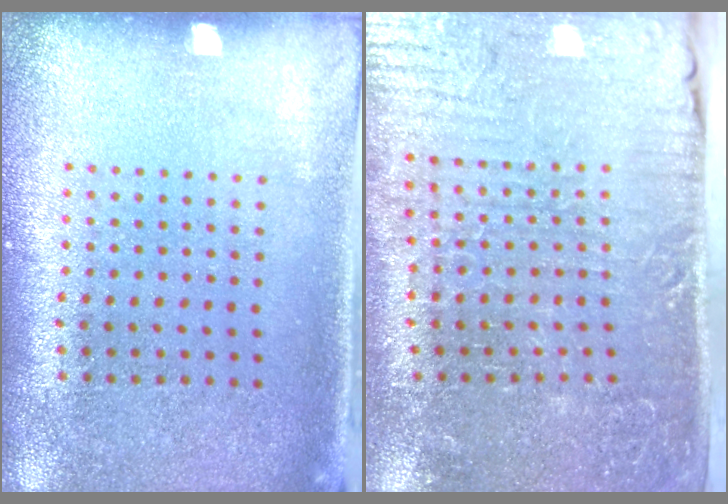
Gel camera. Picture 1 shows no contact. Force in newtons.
{"total": 4.4, "press": 4.3, "slide": 0.7}